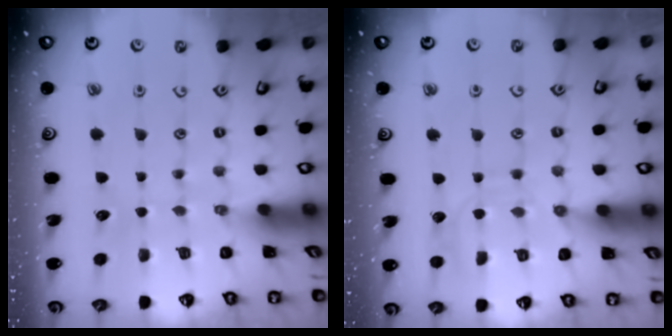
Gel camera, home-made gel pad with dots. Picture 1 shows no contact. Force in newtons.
{"total": 9.7, "press": 9.7, "slide": 0.8}